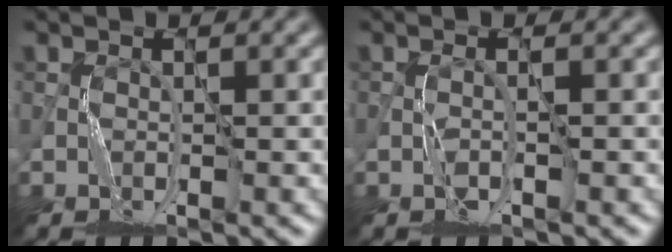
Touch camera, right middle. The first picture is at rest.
{"total": 0.9, "force": [-0.2, -0.1, 0.8], "torque": [-0.016, 0.002, -0.006]}